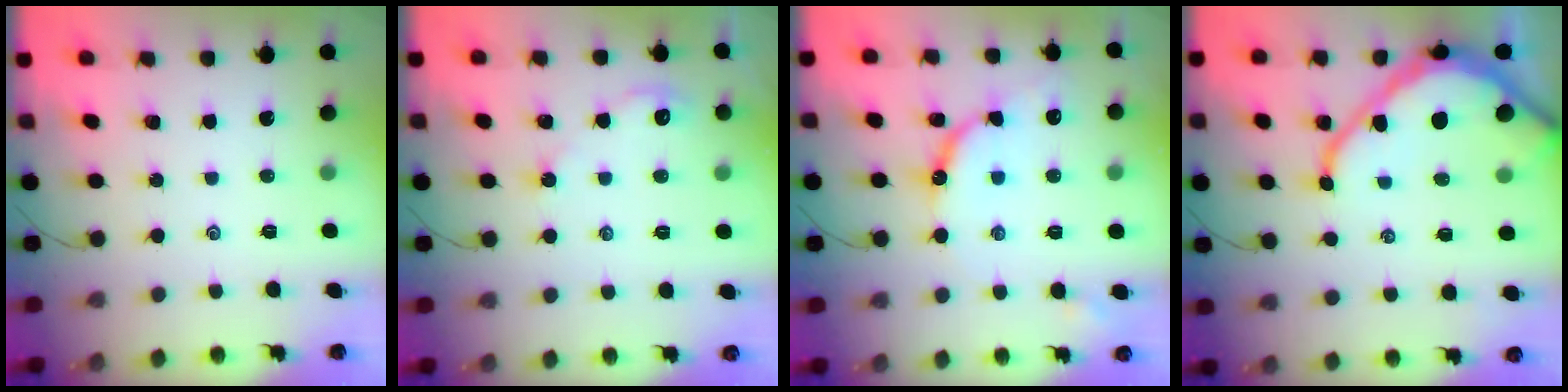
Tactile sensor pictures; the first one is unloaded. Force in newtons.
{"total": 2.5, "press": 2.5, "slide": 0.4}
{"total": 9.6, "press": 9.6, "slide": 0.8}
{"total": 14.6, "press": 14.5, "slide": 1.5}